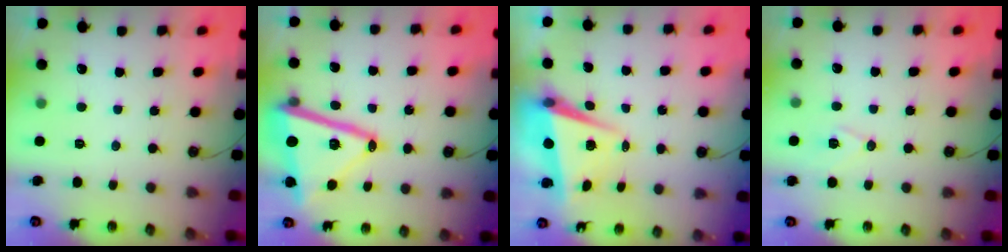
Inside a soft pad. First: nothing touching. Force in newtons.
{"total": 20.2, "press": 20.1, "slide": 1.7}
{"total": 6.5, "press": 6.4, "slide": 1.0}
{"total": 7.3, "press": 6.4, "slide": 3.5}